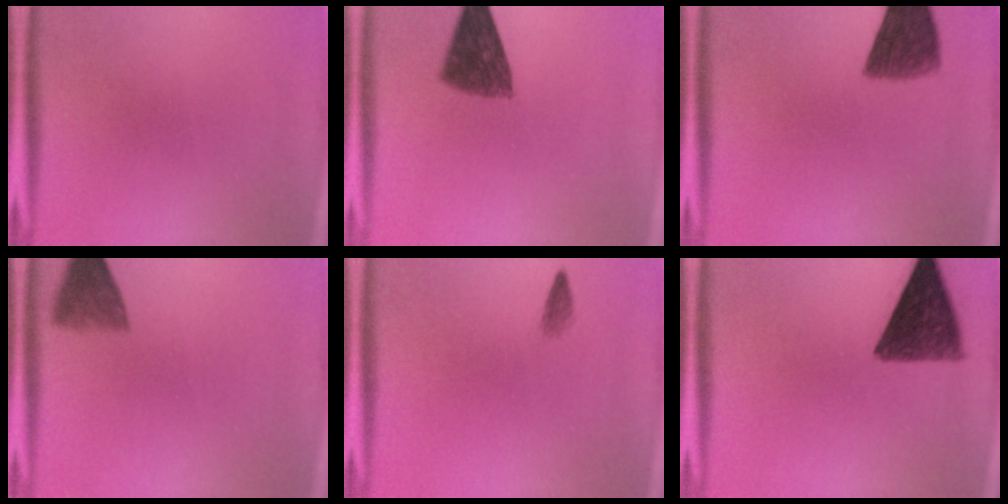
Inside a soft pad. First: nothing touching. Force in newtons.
{"total": 8.5}
{"total": 8.2}
{"total": 4.8}
{"total": 1.0}
{"total": 10.7}